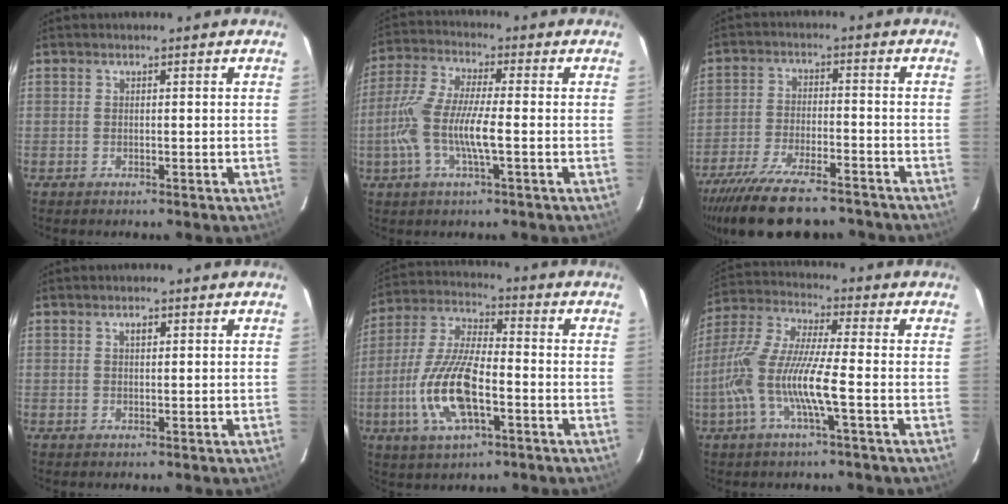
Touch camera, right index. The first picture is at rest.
{"total": 11.2, "force": [-2.3, 2.0, 10.7], "torque": [-0.229, 0.001, -0.046]}
{"total": 19.0, "force": [-15.7, 5.3, 9.4], "torque": [-0.194, -0.030, -0.244]}
{"total": 1.1, "force": [0.5, 0.6, 0.8], "torque": [-0.013, 0.005, 0.008]}
{"total": 14.9, "force": [-4.6, 5.2, 13.1], "torque": [-0.280, -0.004, -0.087]}
{"total": 12.9, "force": [-3.8, 0.9, 12.3], "torque": [-0.251, -0.001, -0.077]}